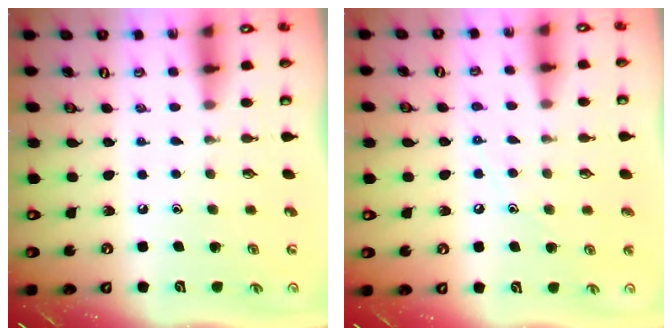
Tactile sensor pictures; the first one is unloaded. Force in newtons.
{"total": 6.2, "press": 6.2, "slide": 0.7}